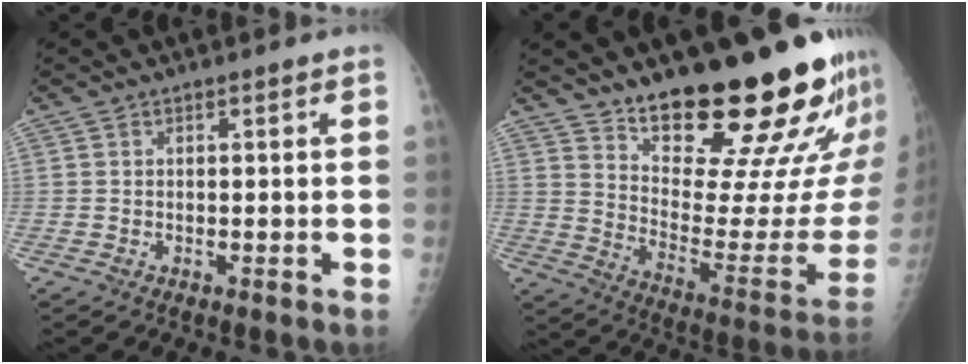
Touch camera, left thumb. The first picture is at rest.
{"total": 26.8, "force": [20.0, 6.9, 16.4], "torque": [-0.204, -0.148, 0.287]}